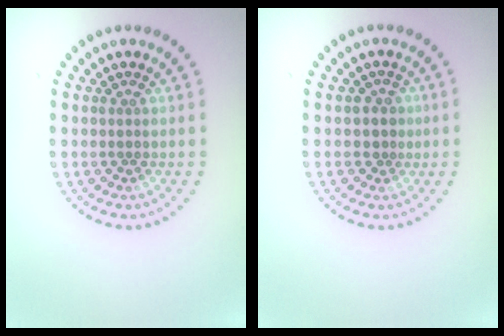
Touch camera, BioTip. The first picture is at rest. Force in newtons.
{"total": 1.2, "press": 0.9, "slide": 0.8}